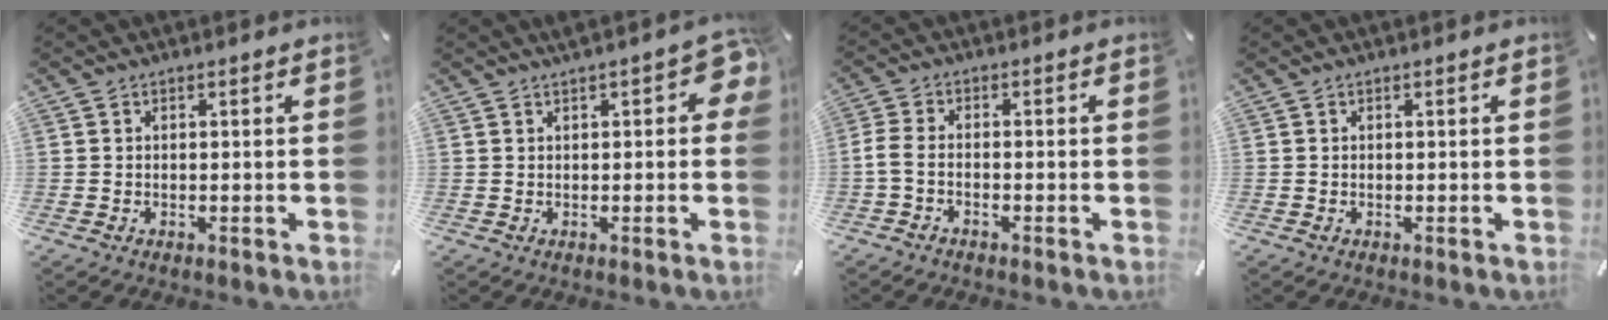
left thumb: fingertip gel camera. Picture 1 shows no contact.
{"total": 5.2, "force": [1.3, 2.3, 4.5], "torque": [-0.059, 0.004, 0.019]}
{"total": 2.9, "force": [-1.8, 1.0, 2.1], "torque": [-0.056, 0.001, -0.038]}
{"total": 0.0}